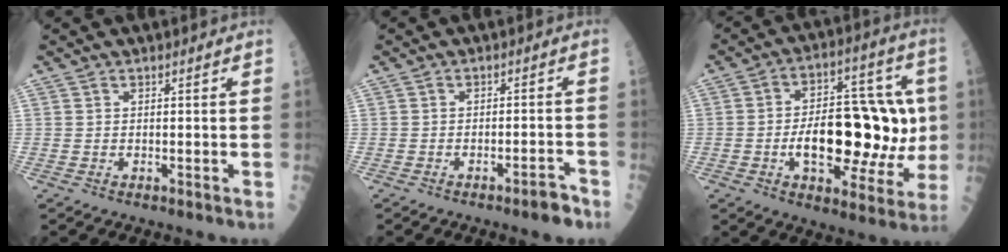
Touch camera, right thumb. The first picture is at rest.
{"total": 3.6, "force": [-2.5, 0.8, 2.5], "torque": [-0.031, 0.019, -0.033]}
{"total": 22.2, "force": [-1.4, 11.0, 19.2], "torque": [-0.250, 0.024, -0.011]}